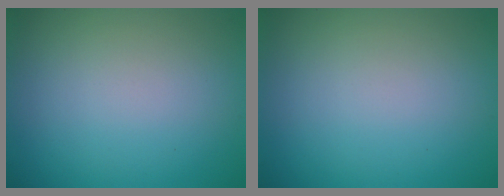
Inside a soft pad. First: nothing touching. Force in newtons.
{"total": 0.0}